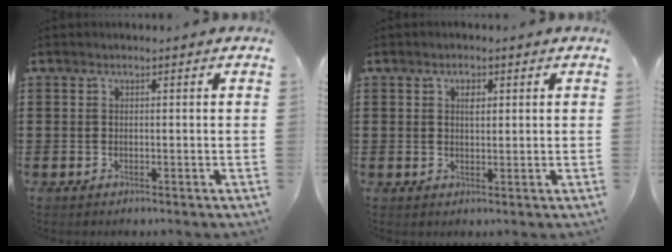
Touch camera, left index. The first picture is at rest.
{"total": 1.9, "force": [0.8, 0.9, 1.4], "torque": [-0.023, 0.003, 0.012]}